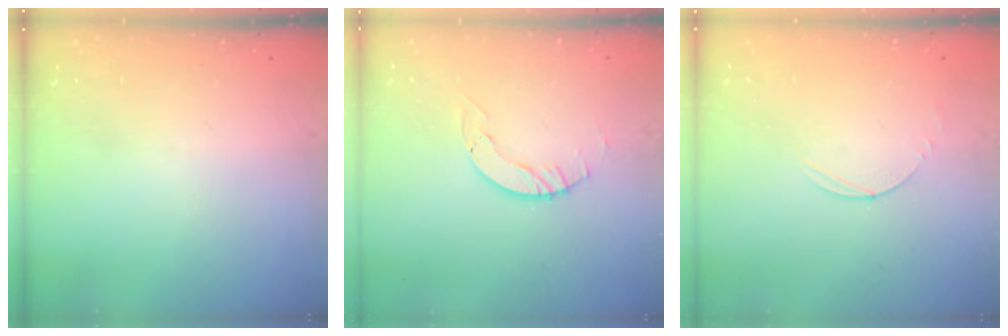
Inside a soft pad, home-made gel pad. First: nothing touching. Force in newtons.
{"total": 3.9, "press": 3.9, "slide": 0.4}
{"total": 3.0, "press": 3.0, "slide": 0.3}